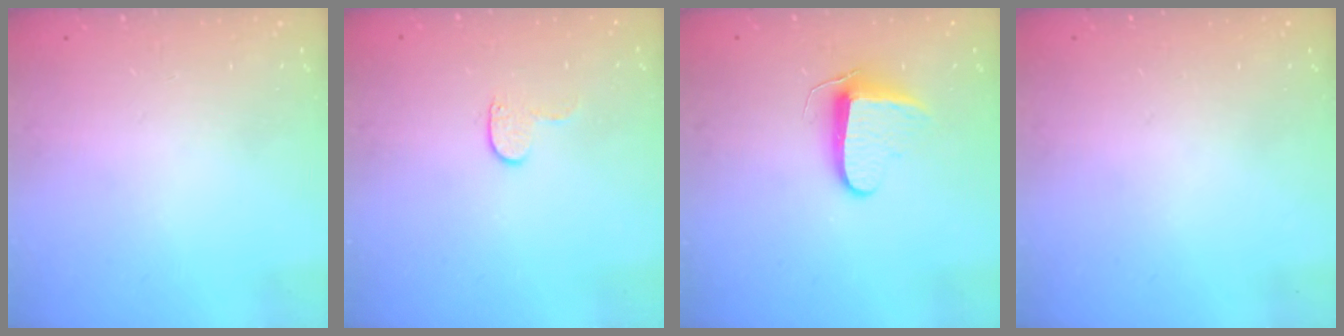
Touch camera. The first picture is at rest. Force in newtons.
{"total": 3.9, "press": 3.9, "slide": 0.4}
{"total": 9.6, "press": 9.6, "slide": 0.8}
{"total": 0.0}